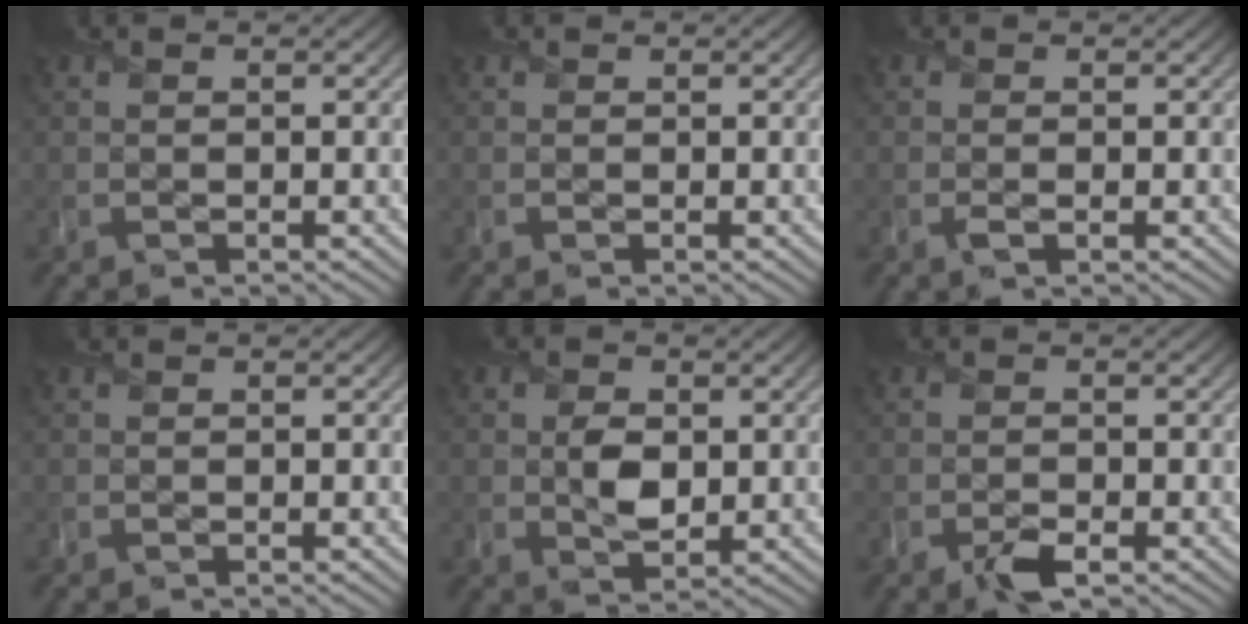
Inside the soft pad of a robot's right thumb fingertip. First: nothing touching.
{"total": 0.0}
{"total": 0.9, "force": [-0.3, 0.5, 0.7], "torque": [-0.018, -0.006, -0.008]}
{"total": 0.0}
{"total": 3.9, "force": [0.2, 2.8, 2.8], "torque": [-0.057, -0.007, 0.003]}
{"total": 2.5, "force": [-1.4, 1.2, 1.6], "torque": [-0.030, -0.008, -0.029]}